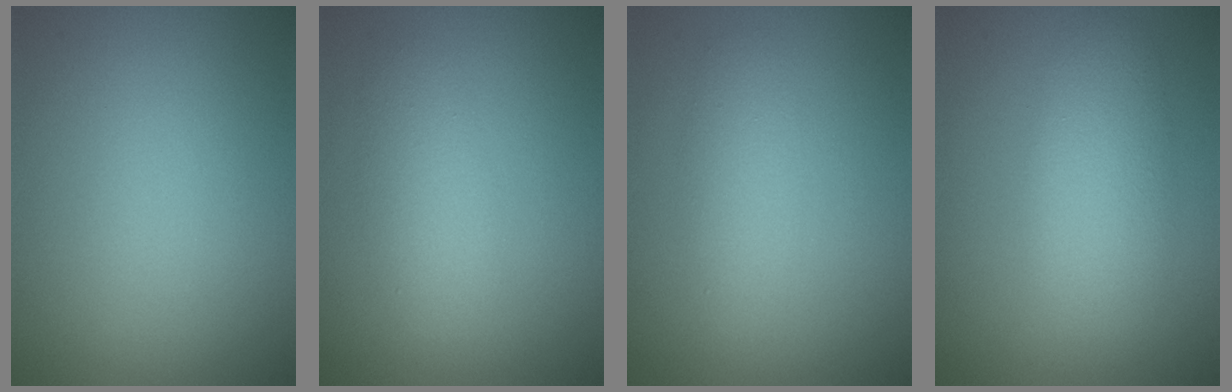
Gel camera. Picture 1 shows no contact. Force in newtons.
{"total": 3.0, "press": 3.0, "slide": 0.1}
{"total": 2.4, "press": 2.4, "slide": 0.0}
{"total": 4.4, "press": 4.4, "slide": 0.1}